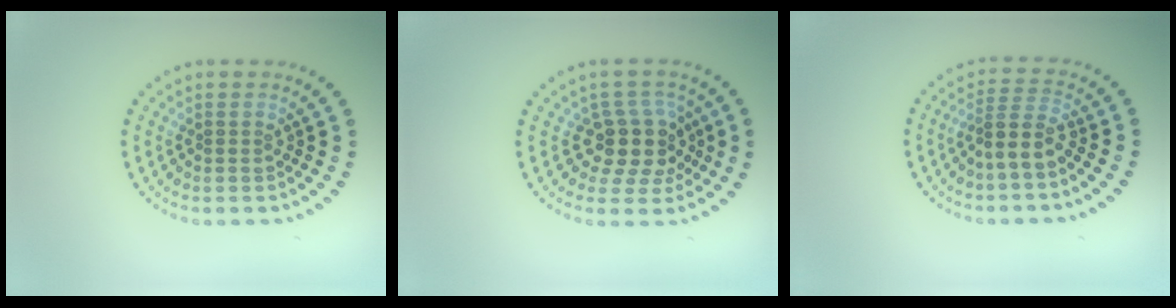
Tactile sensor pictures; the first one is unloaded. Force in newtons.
{"total": 4.0, "press": 3.3, "slide": 2.3}
{"total": 2.7, "press": 2.0, "slide": 1.8}